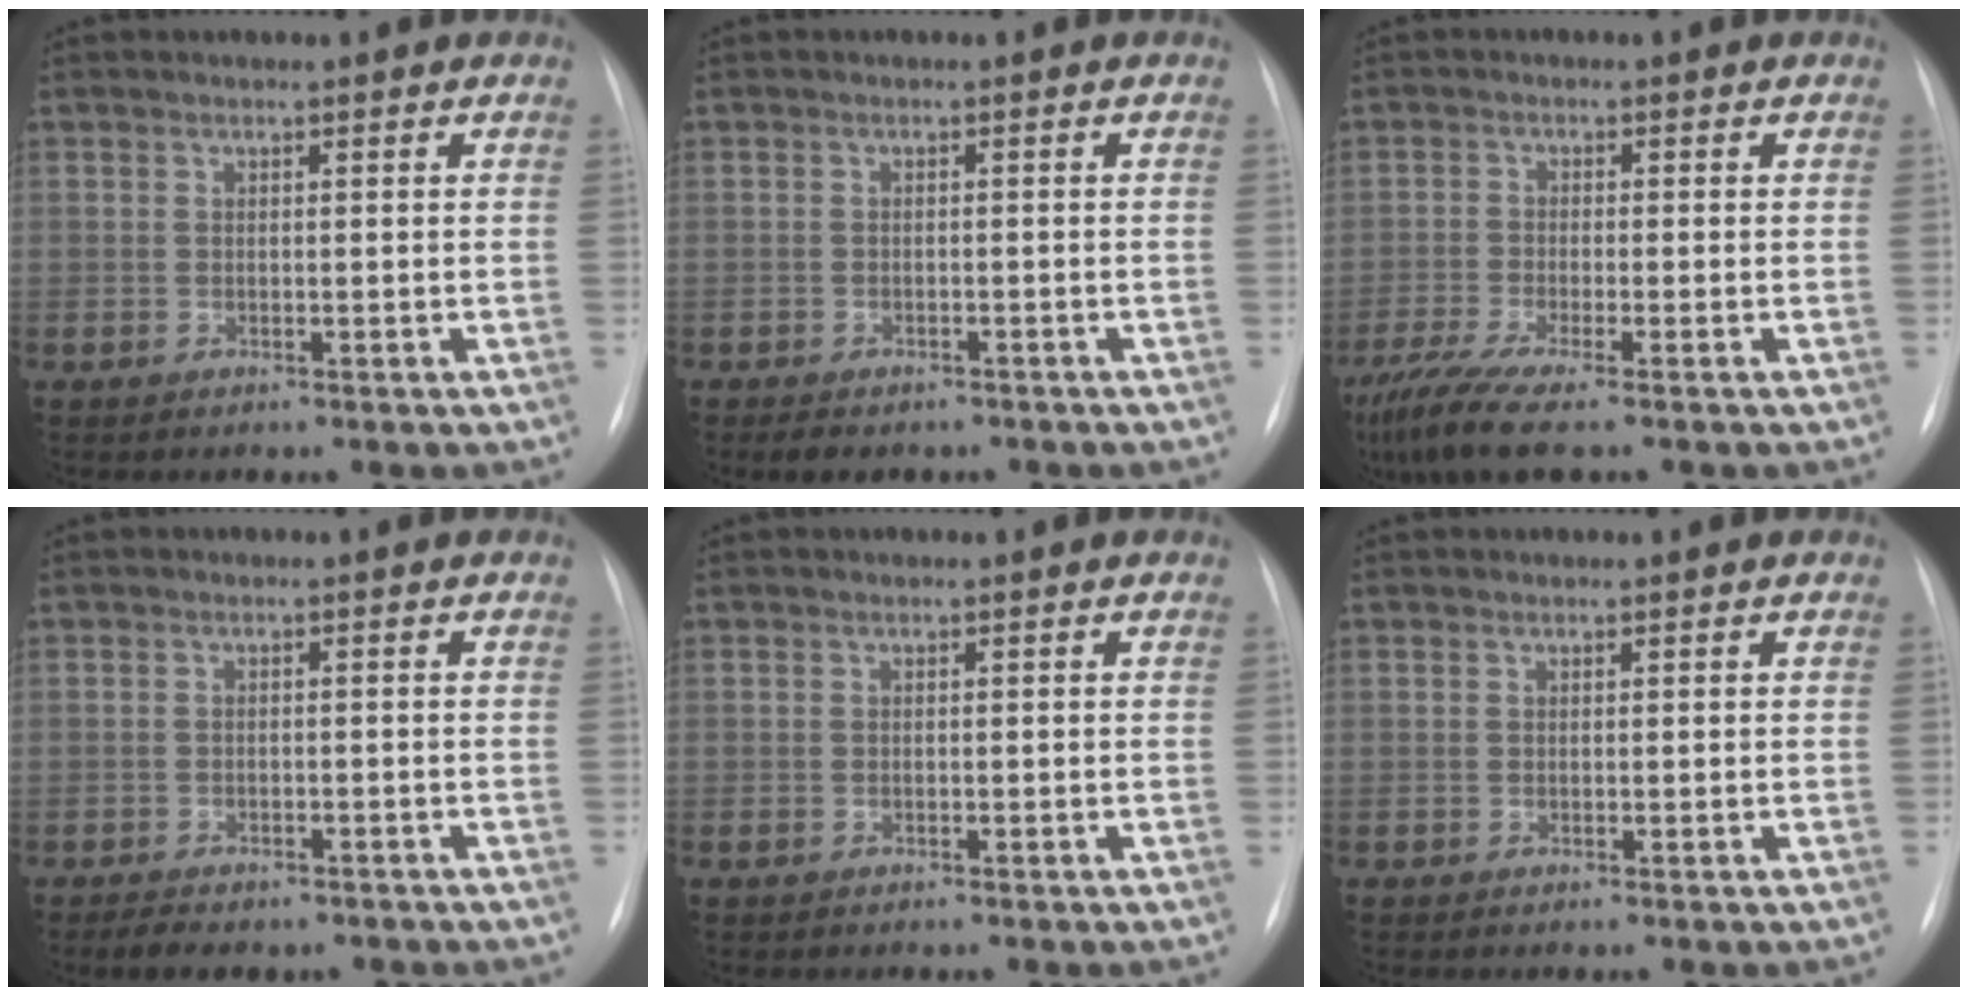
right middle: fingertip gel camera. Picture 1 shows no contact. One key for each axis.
{"total": 4.9, "fx": -3.9, "fy": 2.4, "fz": 1.8, "tx": -0.027, "ty": -0.001, "tz": -0.043}
{"total": 8.8, "fx": -6.6, "fy": 0.9, "fz": 5.7, "tx": -0.114, "ty": -0.023, "tz": -0.118}
{"total": 6.6, "fx": -5.2, "fy": 3.0, "fz": 2.7, "tx": -0.041, "ty": 0.001, "tz": -0.063}
{"total": 0.6, "fx": -0.4, "fy": 0.4, "fz": 0.2, "tx": 0.000, "ty": 0.001, "tz": -0.004}
{"total": 0.0}